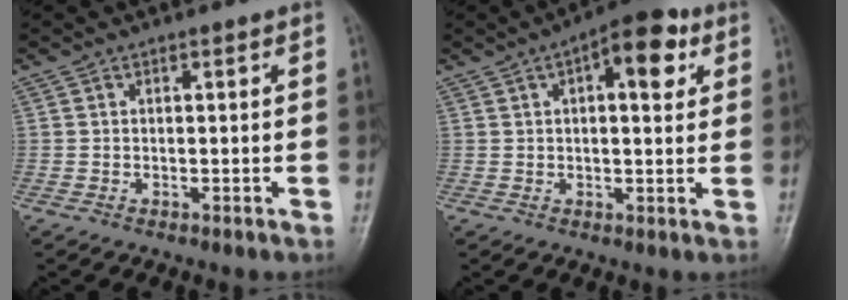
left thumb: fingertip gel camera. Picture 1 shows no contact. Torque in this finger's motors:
{"motor_torque": [0.05, 0.19, 0.25, 0.07, 0.16]}